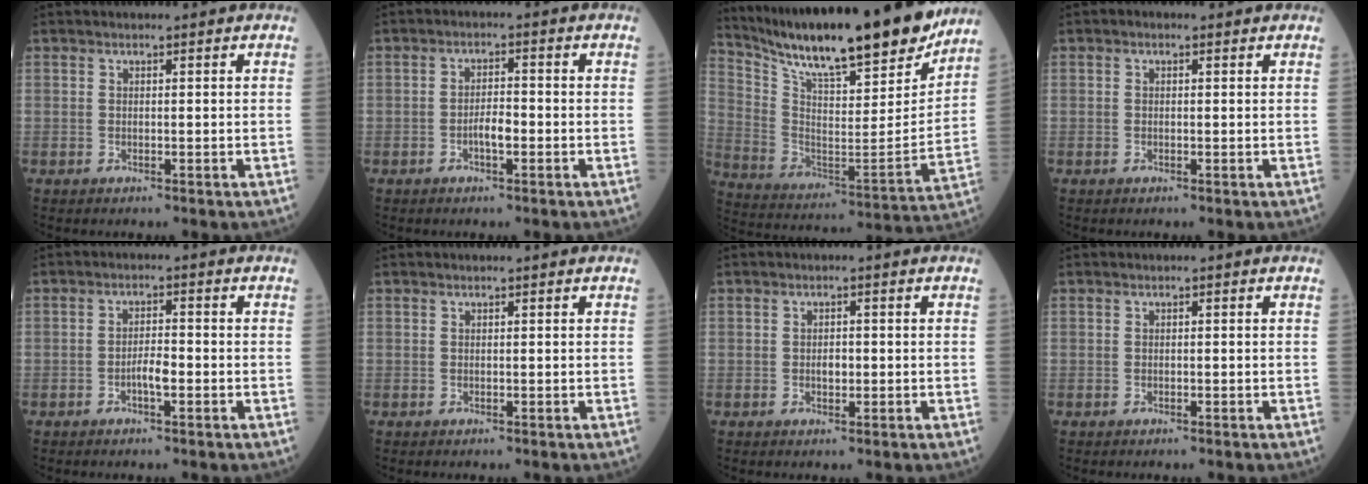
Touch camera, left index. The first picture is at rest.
{"total": 2.6, "force": [-1.2, 0.7, 2.2], "torque": [-0.037, 0.001, -0.024]}
{"total": 25.8, "force": [21.8, 3.4, 13.5], "torque": [-0.243, -0.040, 0.336]}
{"total": 0.7, "force": [0.3, 0.6, 0.3], "torque": [-0.005, 0.001, -0.002]}
{"total": 2.6, "force": [-1.3, 0.5, 2.2], "torque": [-0.036, 0.000, -0.026]}
{"total": 0.0}
{"total": 1.3, "force": [-0.3, 0.8, 1.0], "torque": [-0.017, -0.002, -0.006]}
{"total": 0.0}